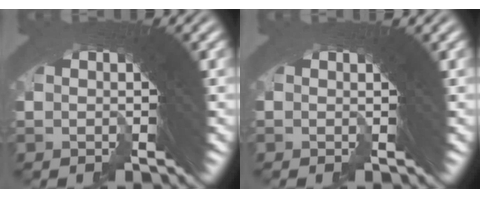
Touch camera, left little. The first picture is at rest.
{"total": 0.9, "force": [0.0, -0.5, 0.7], "torque": [-0.013, -0.005, 0.004]}